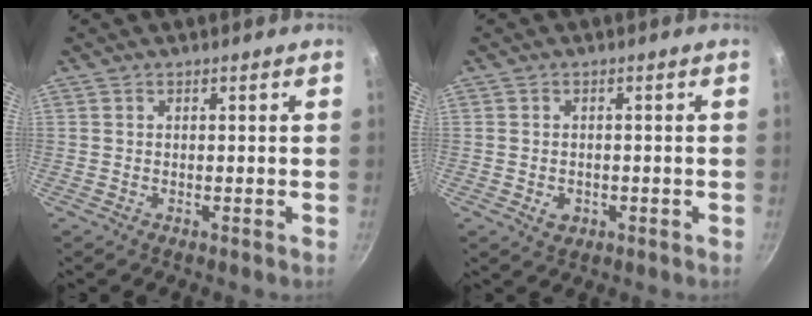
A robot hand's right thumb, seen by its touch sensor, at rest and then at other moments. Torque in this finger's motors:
{"motor_torque": [-0.30, 0.17, -0.23, -0.03, -0.05]}